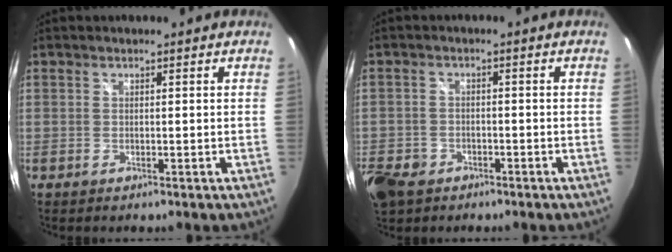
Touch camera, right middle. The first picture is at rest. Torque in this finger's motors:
{"motor_torque": [-0.09, -0.15, -0.06, 0.00]}